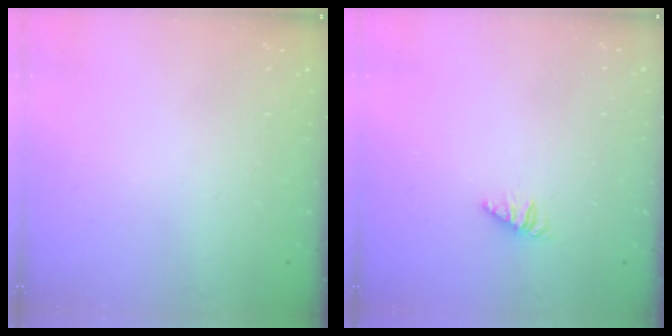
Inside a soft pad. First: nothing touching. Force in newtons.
{"total": 1.3, "press": 1.3, "slide": 0.3}